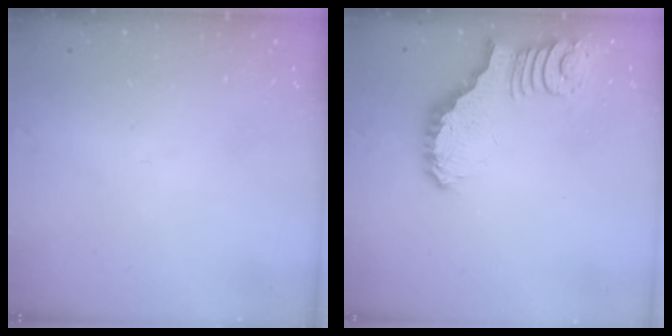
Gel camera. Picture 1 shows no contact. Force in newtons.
{"total": 3.2, "press": 3.1, "slide": 0.6}